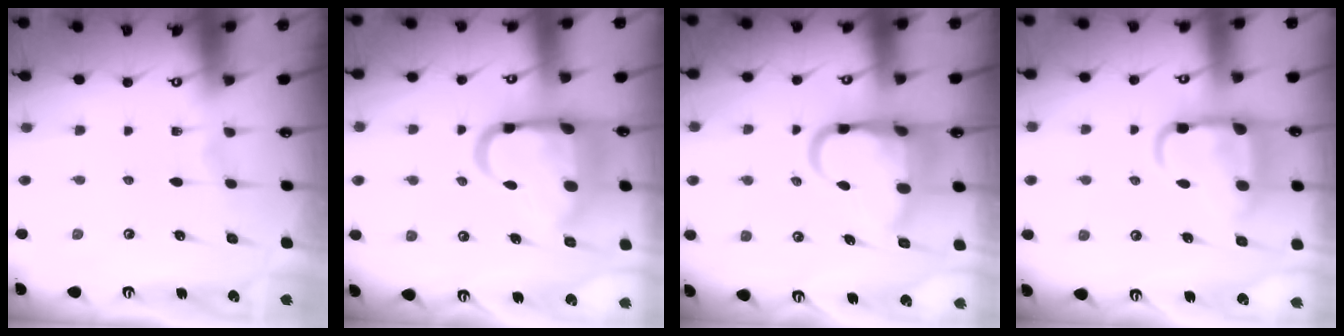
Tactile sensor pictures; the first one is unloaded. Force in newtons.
{"total": 16.4, "press": 16.3, "slide": 1.8}
{"total": 12.7, "press": 12.5, "slide": 2.3}
{"total": 11.5, "press": 11.4, "slide": 1.6}